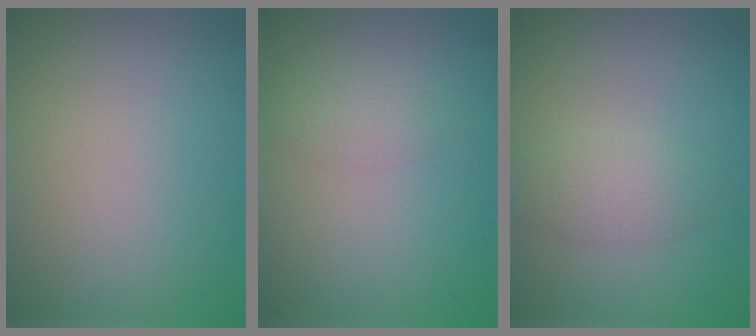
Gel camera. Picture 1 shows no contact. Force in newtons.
{"total": 1.6, "press": 1.6, "slide": 0.0}
{"total": 2.3, "press": 2.3, "slide": 0.1}